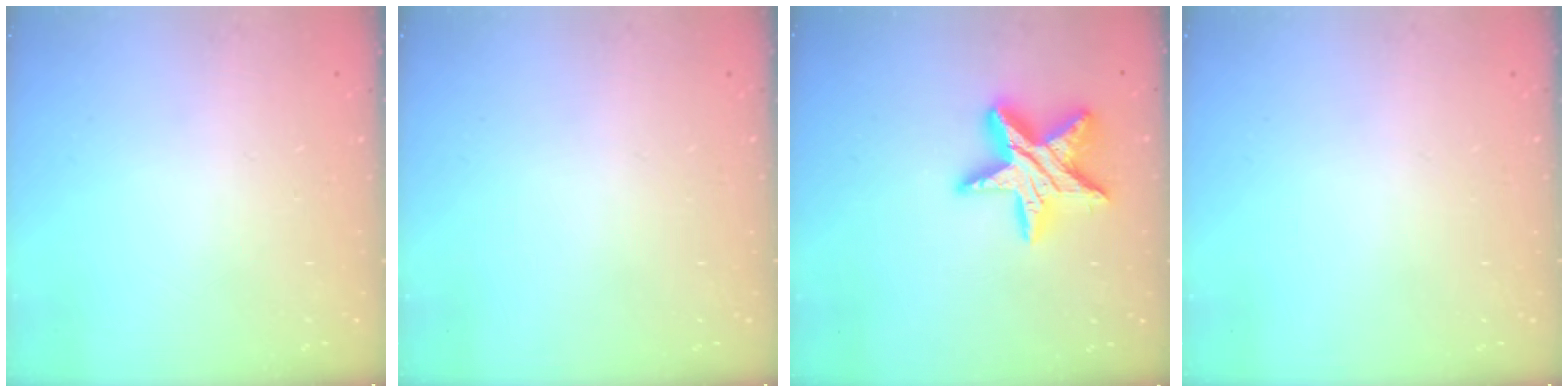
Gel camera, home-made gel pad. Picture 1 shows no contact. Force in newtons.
{"total": 0.0}
{"total": 17.4, "press": 17.4, "slide": 0.8}
{"total": 0.0}